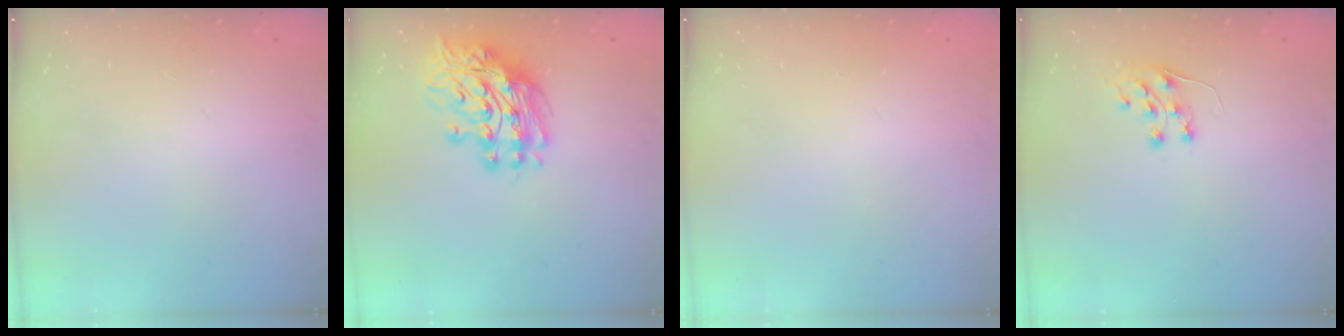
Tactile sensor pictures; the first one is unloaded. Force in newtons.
{"total": 14.5, "press": 14.4, "slide": 1.3}
{"total": 0.0}
{"total": 6.5, "press": 6.4, "slide": 0.6}